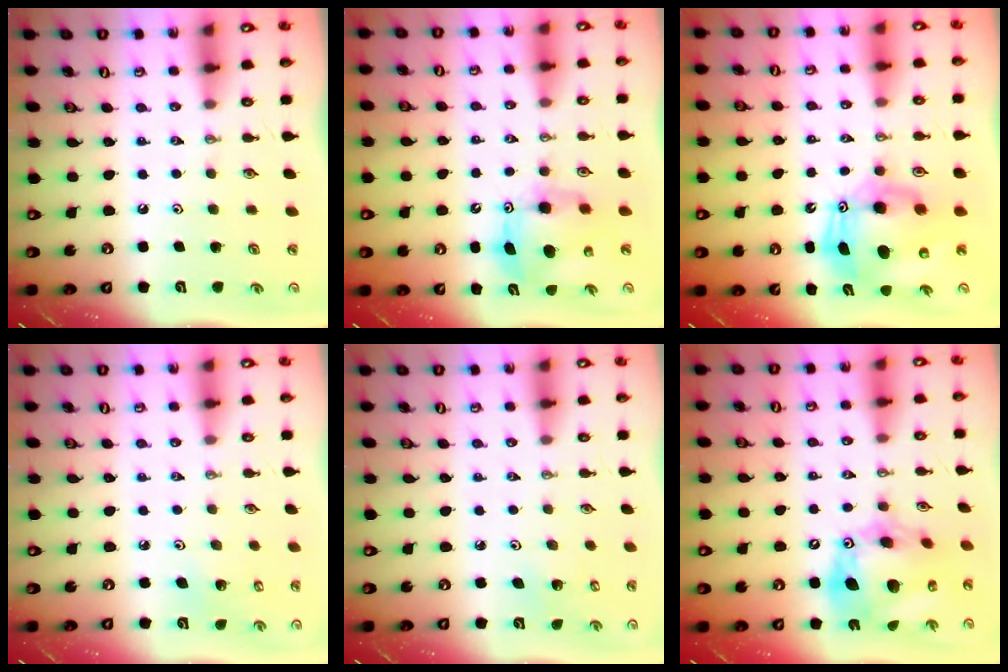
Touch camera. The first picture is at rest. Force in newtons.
{"total": 8.9, "press": 8.9, "slide": 0.7}
{"total": 12.8, "press": 12.6, "slide": 2.3}
{"total": 4.8, "press": 4.6, "slide": 1.3}
{"total": 2.0, "press": 2.0, "slide": 0.2}
{"total": 19.4, "press": 19.3, "slide": 2.1}